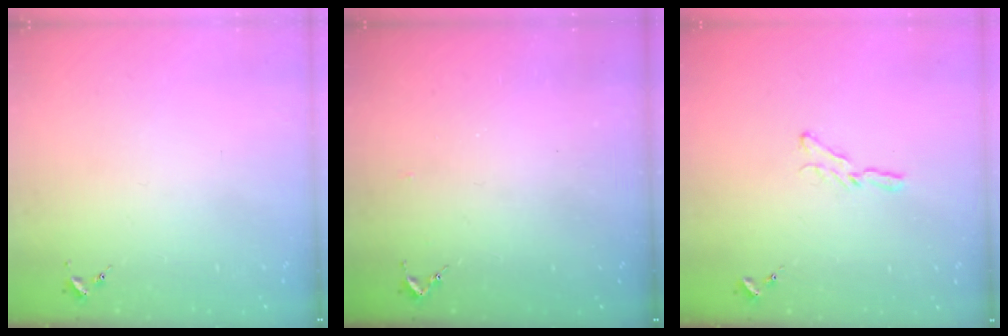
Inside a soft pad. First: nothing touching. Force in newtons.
{"total": 2.6, "press": 2.5, "slide": 0.3}
{"total": 5.6, "press": 5.6, "slide": 0.5}